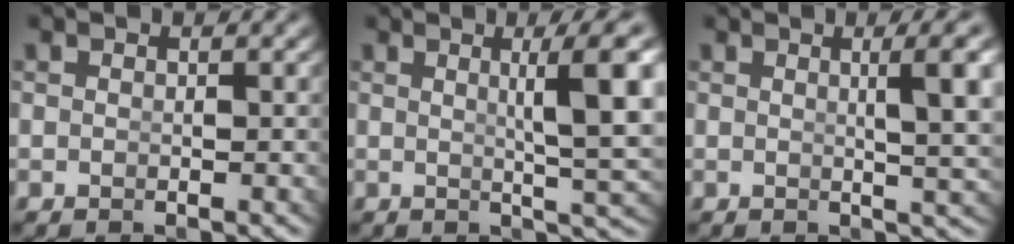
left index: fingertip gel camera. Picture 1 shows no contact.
{"total": 6.2, "force": [1.3, 0.7, 6.1], "torque": [-0.072, 0.002, 0.022]}
{"total": 4.6, "force": [1.2, 0.3, 4.4], "torque": [-0.054, -0.002, 0.023]}